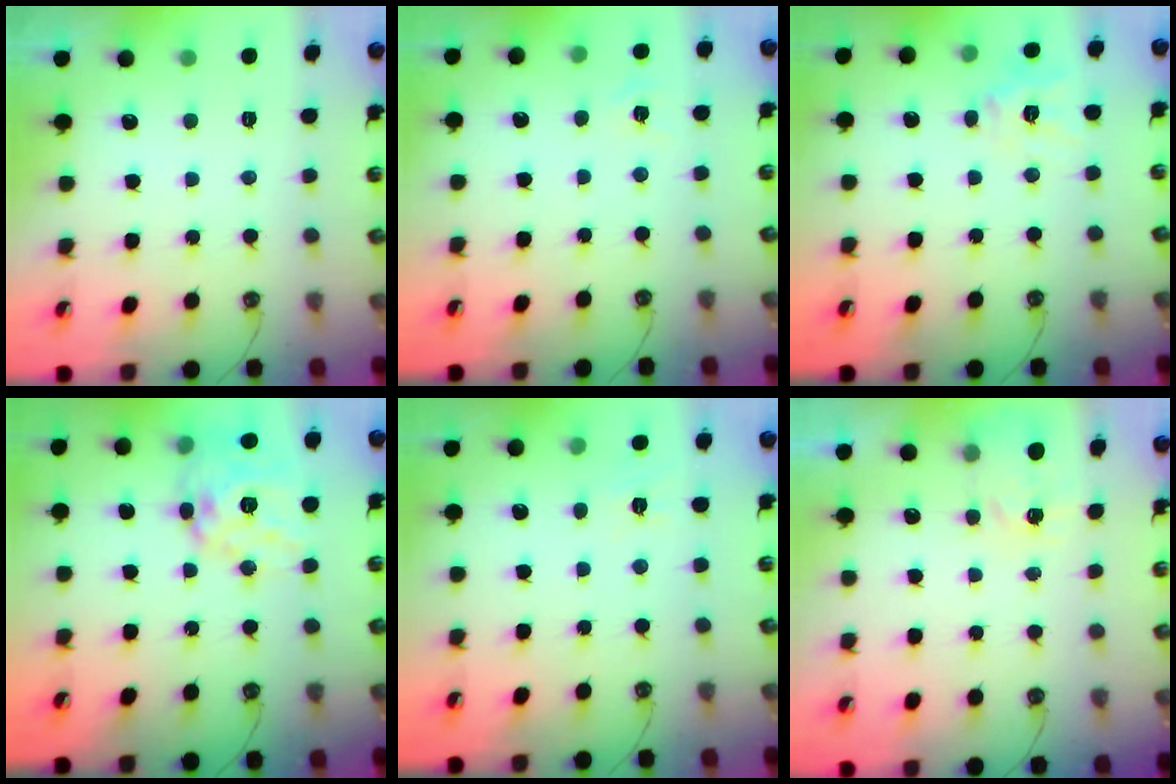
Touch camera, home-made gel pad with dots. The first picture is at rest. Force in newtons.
{"total": 4.3, "press": 4.2, "slide": 0.4}
{"total": 11.7, "press": 11.7, "slide": 1.1}
{"total": 15.3, "press": 15.2, "slide": 1.4}
{"total": 4.8, "press": 4.8, "slide": 0.6}
{"total": 5.3, "press": 5.2, "slide": 0.4}